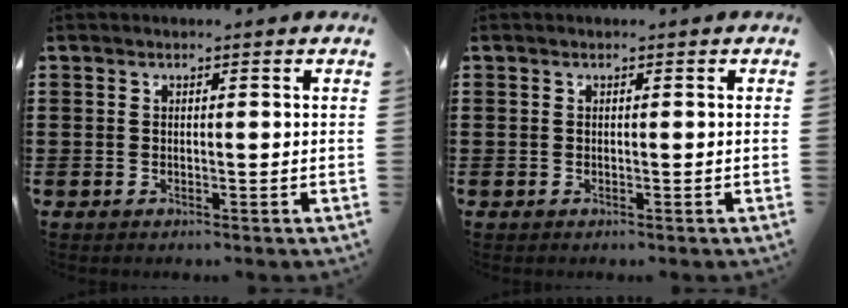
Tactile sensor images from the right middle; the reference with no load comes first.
{"total": 0.0}